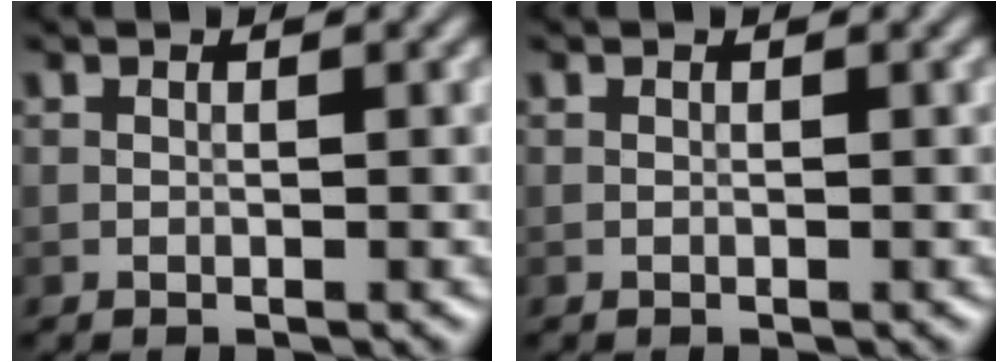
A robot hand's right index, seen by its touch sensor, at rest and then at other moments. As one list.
[{"total": 0.0}]